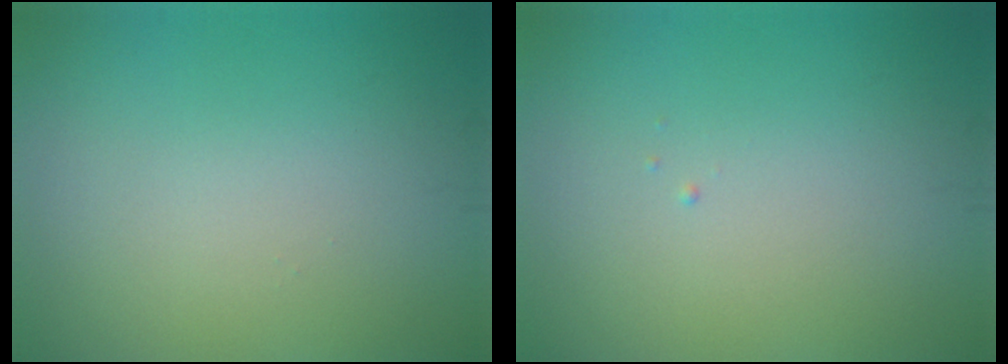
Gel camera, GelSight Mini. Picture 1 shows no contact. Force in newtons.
{"total": 0.0}